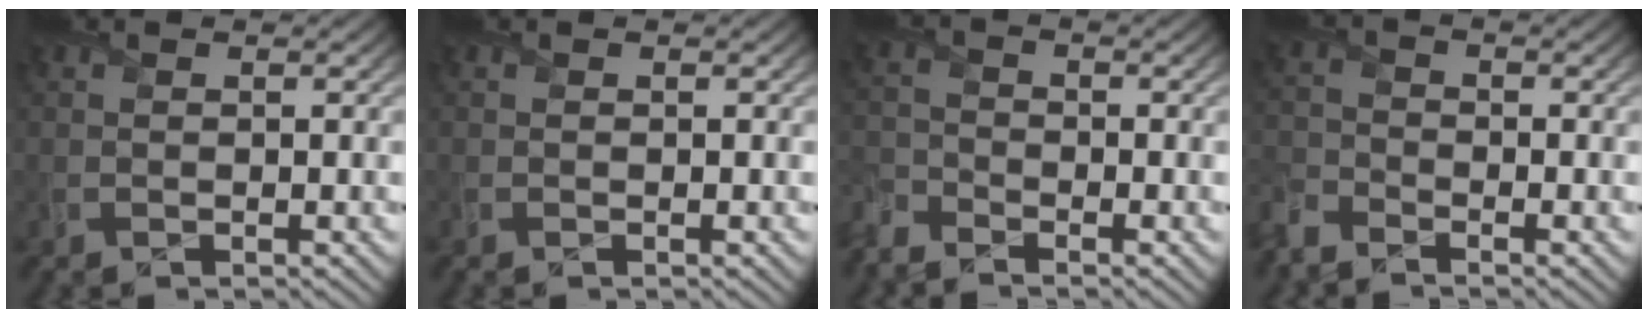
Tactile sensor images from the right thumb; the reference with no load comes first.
{"total": 0.0}
{"total": 4.2, "force": [-3.8, 1.3, 1.2], "torque": [-0.032, -0.013, -0.093]}
{"total": 4.2, "force": [-3.7, 1.4, 1.3], "torque": [-0.033, -0.011, -0.093]}